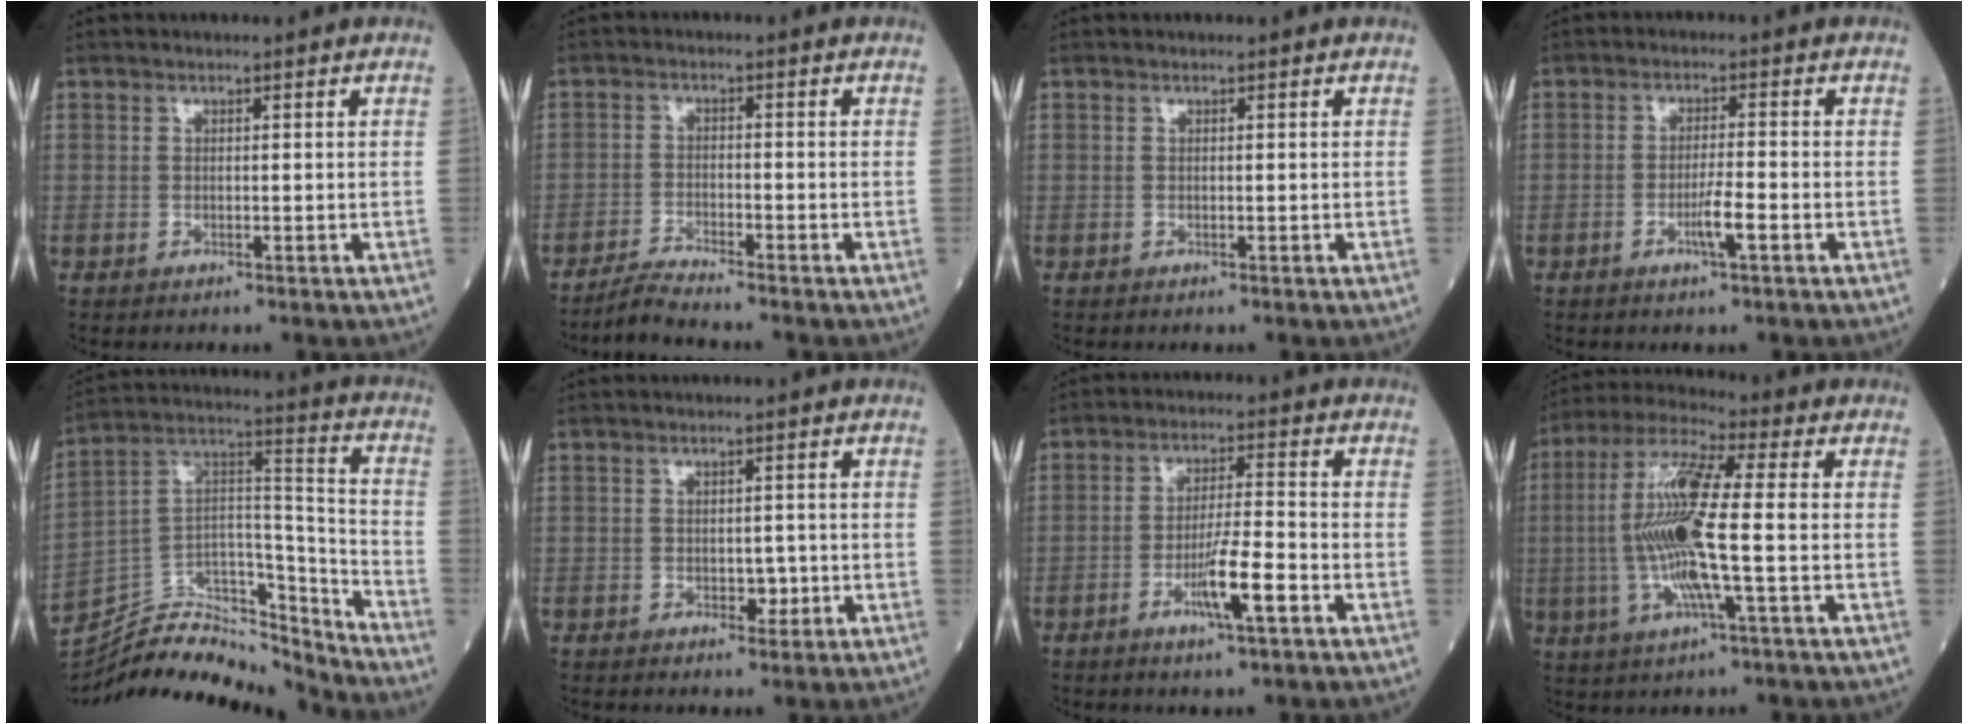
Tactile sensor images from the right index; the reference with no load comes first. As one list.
[{"total": 3.7, "force": [-3.6, -0.8, 0.8], "torque": [-0.020, -0.020, -0.071]}, {"total": 0.0}, {"total": 3.9, "force": [-1.6, 0.0, 3.5], "torque": [-0.066, -0.004, -0.031]}, {"total": 21.5, "force": [-20.7, 4.2, 4.3], "torque": [-0.094, 0.049, -0.344]}, {"total": 2.3, "force": [-0.4, 1.4, 1.7], "torque": [-0.019, 0.001, -0.003]}, {"total": 7.3, "force": [-3.1, 0.3, 6.6], "torque": [-0.122, -0.005, -0.056]}, {"total": 14.2, "force": [-1.2, 1.1, 14.2], "torque": [-0.291, 0.005, -0.031]}]